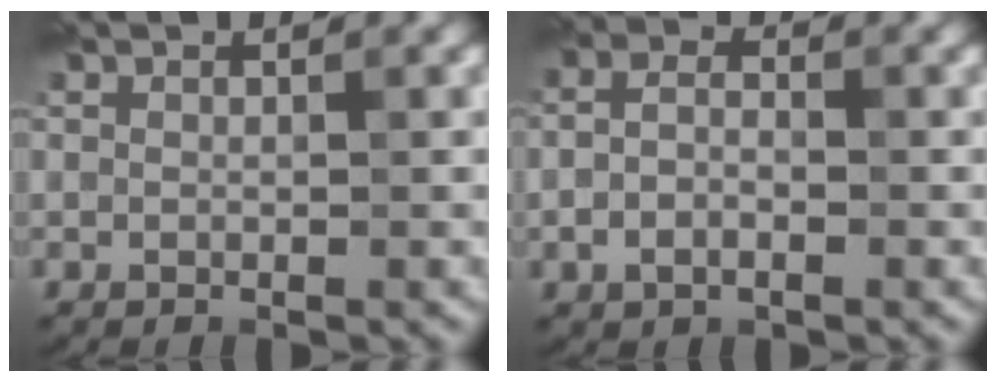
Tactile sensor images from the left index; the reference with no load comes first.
{"total": 2.4, "force": [-0.6, 1.4, 1.8], "torque": [-0.046, 0.004, -0.016]}